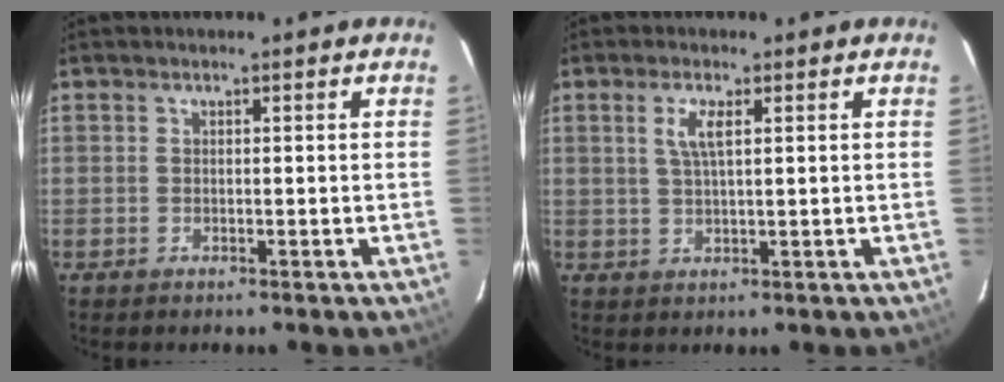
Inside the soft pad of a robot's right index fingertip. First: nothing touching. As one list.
[{"total": 3.6, "force": [1.3, 0.8, 3.3], "torque": [-0.067, 0.001, 0.026]}]